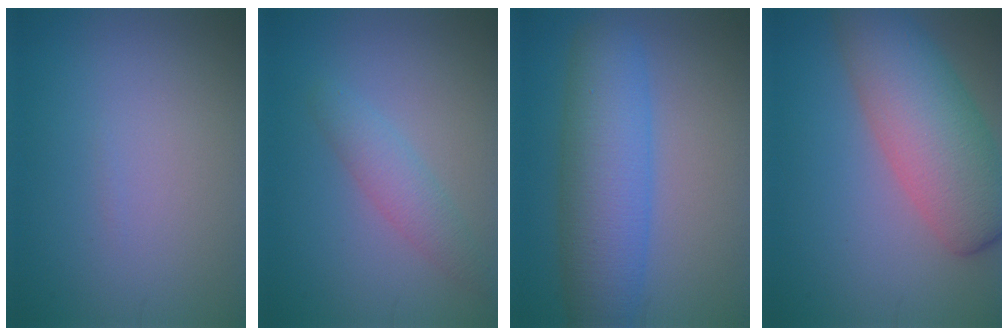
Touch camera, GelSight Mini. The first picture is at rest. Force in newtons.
{"total": 2.4, "press": 2.4, "slide": 0.1}
{"total": 7.9, "press": 7.9, "slide": 0.1}
{"total": 8.5, "press": 8.5, "slide": 0.3}